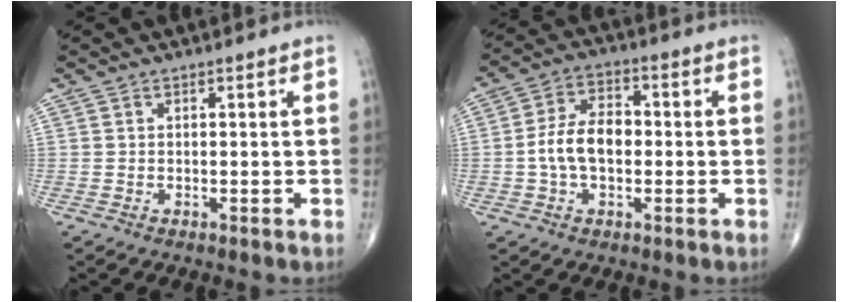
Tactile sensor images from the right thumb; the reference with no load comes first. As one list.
[{"total": 9.0, "force": [-0.9, 5.6, 7.1], "torque": [-0.125, 0.025, -0.025]}]